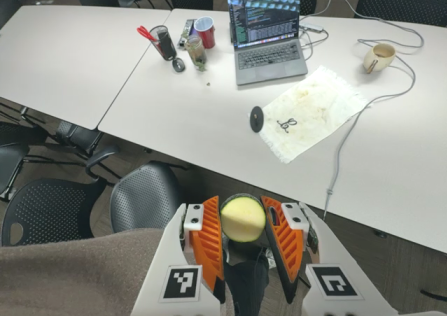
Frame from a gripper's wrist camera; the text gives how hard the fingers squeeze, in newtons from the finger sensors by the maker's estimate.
{"total": 8.4, "left": 8.1, "right": 8.6}